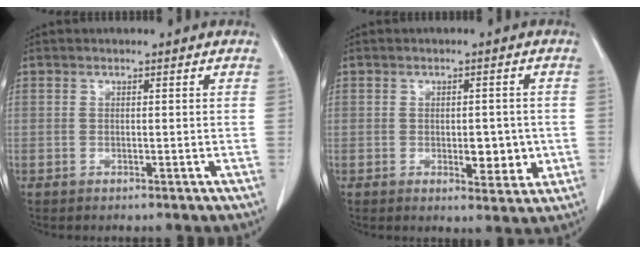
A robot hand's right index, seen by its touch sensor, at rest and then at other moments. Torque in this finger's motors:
{"motor_torque": [0.21, 0.21, 0.11, 0.05]}